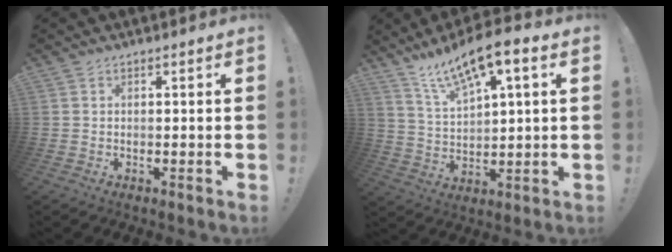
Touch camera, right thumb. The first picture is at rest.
{"total": 11.9, "force": [7.9, 3.3, 8.3], "torque": [-0.154, -0.039, 0.140]}